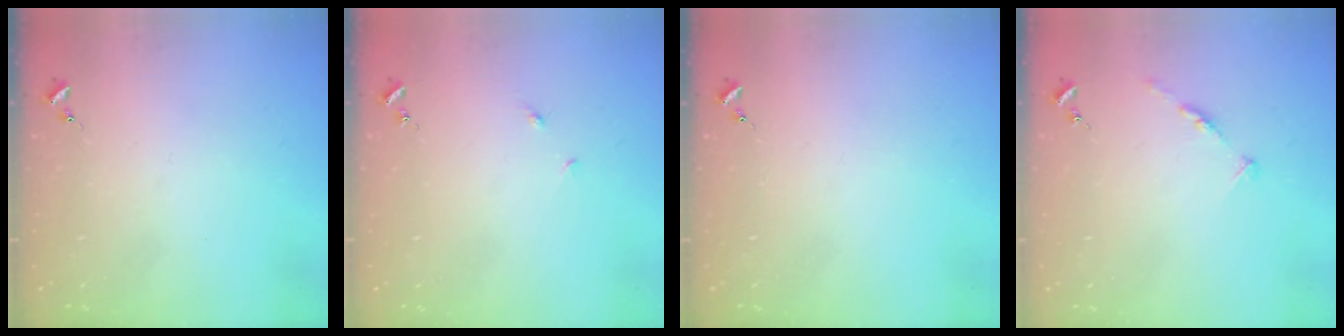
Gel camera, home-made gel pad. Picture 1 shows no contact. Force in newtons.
{"total": 3.7, "press": 3.7, "slide": 0.4}
{"total": 0.0}
{"total": 4.9, "press": 4.9, "slide": 0.5}